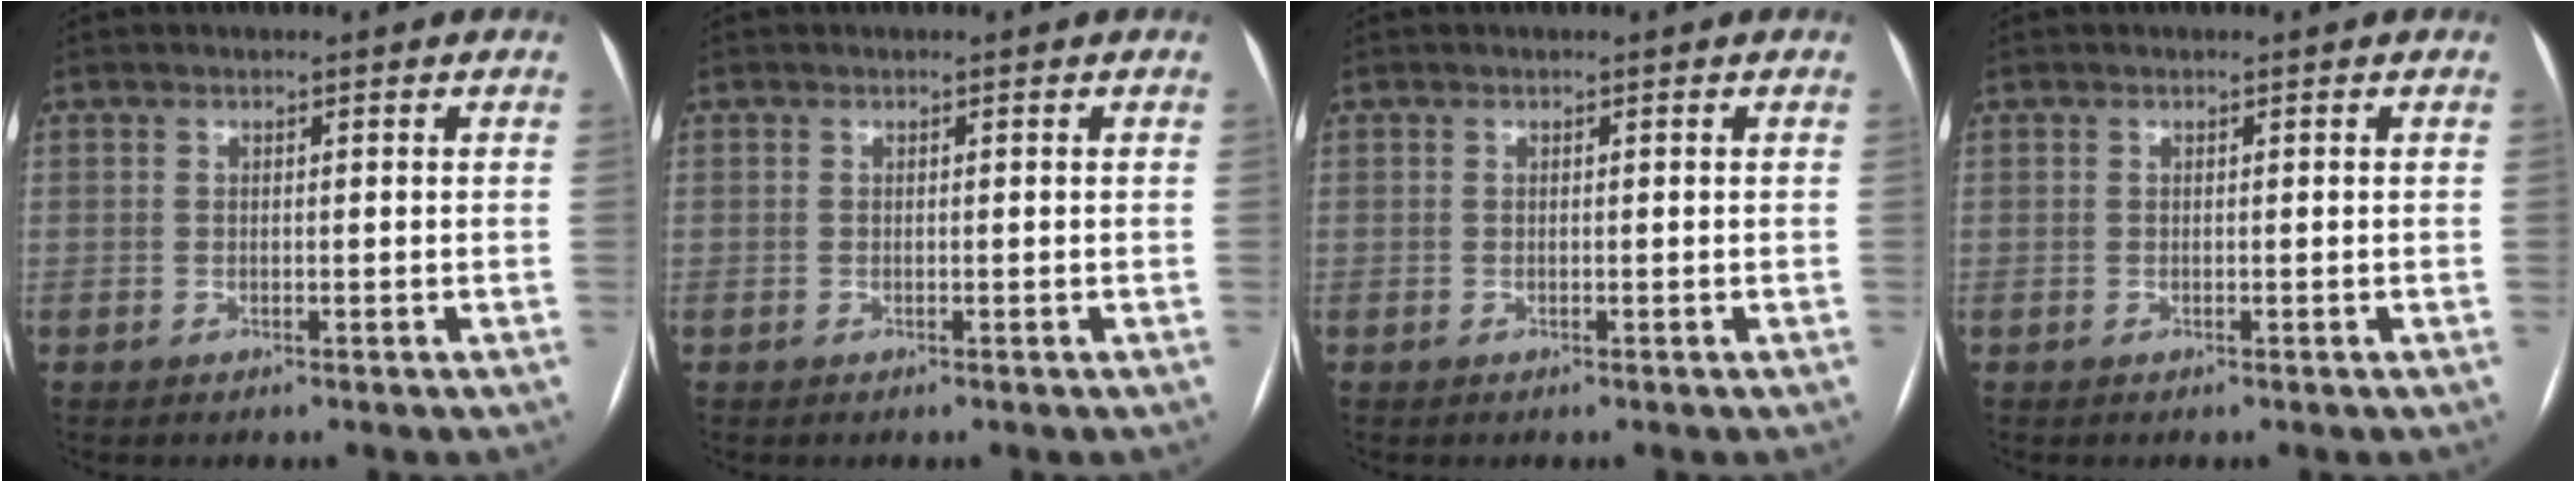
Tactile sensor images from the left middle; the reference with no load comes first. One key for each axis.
{"total": 0.0}
{"total": 0.0}
{"total": 0.0}